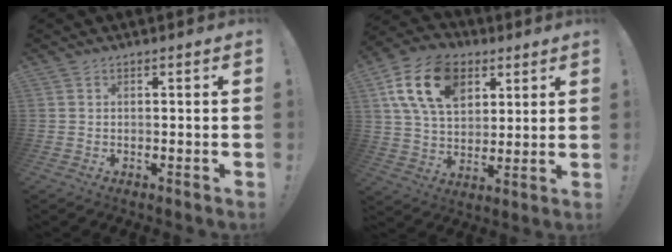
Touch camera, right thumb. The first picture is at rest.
{"total": 18.8, "force": [8.0, 12.7, 11.4], "torque": [-0.195, -0.023, 0.150]}